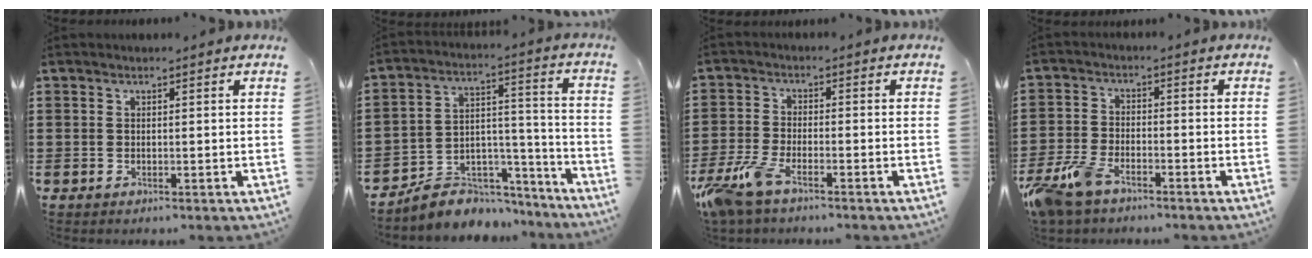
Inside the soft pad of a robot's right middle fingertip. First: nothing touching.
{"total": 6.8, "force": [-6.0, 3.3, 0.4], "torque": [-0.013, 0.012, -0.111]}
{"total": 6.2, "force": [-4.4, 1.8, 3.9], "torque": [-0.118, -0.016, -0.093]}
{"total": 6.7, "force": [-5.1, 2.7, 3.4], "torque": [-0.098, -0.004, -0.107]}